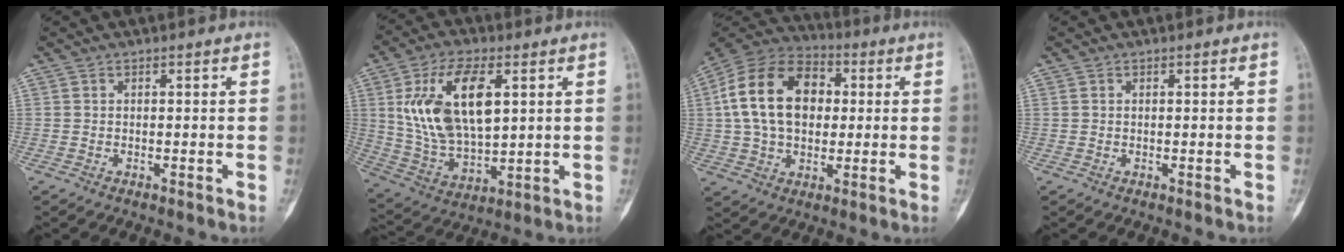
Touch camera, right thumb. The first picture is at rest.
{"total": 17.9, "force": [4.8, 9.0, 14.7], "torque": [-0.268, -0.012, 0.100]}
{"total": 19.1, "force": [2.8, 13.0, 13.7], "torque": [-0.234, 0.022, 0.045]}
{"total": 0.0}